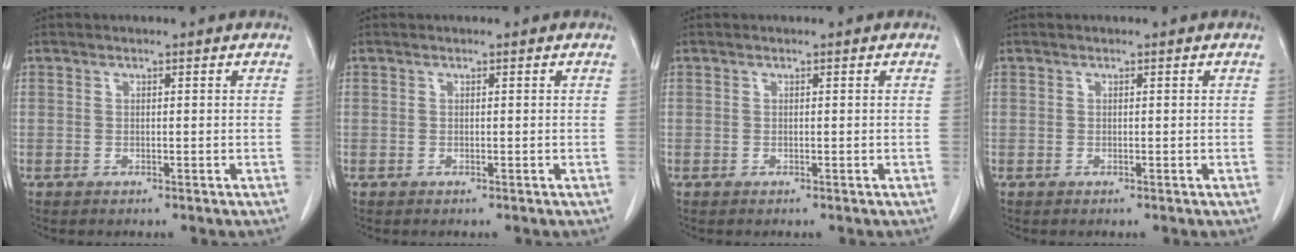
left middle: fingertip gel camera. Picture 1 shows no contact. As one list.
[{"total": 0.0}, {"total": 0.0}, {"total": 0.0}]